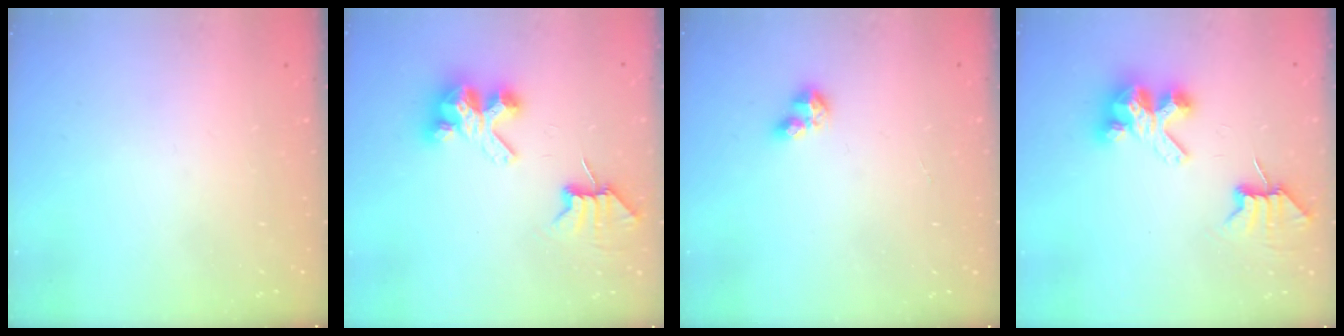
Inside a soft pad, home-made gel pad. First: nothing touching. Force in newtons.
{"total": 7.0, "press": 7.0, "slide": 0.6}
{"total": 4.6, "press": 4.6, "slide": 0.4}
{"total": 7.0, "press": 7.0, "slide": 0.6}